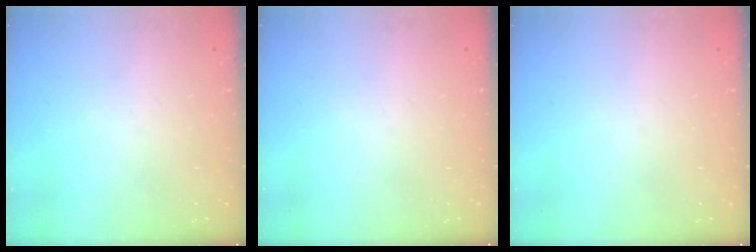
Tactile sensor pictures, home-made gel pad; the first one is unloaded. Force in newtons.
{"total": 0.0}
{"total": 0.0}